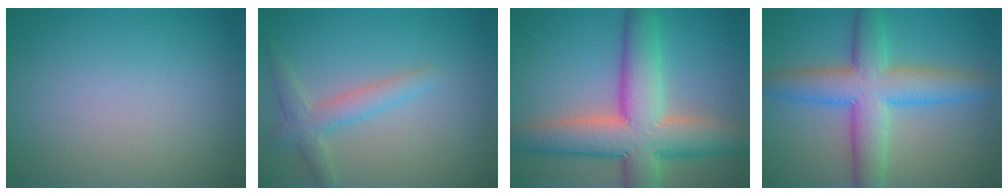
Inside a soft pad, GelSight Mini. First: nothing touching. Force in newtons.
{"total": 2.7, "press": 2.7, "slide": 0.3}
{"total": 10.1, "press": 10.1, "slide": 0.8}
{"total": 7.4, "press": 7.4, "slide": 0.1}